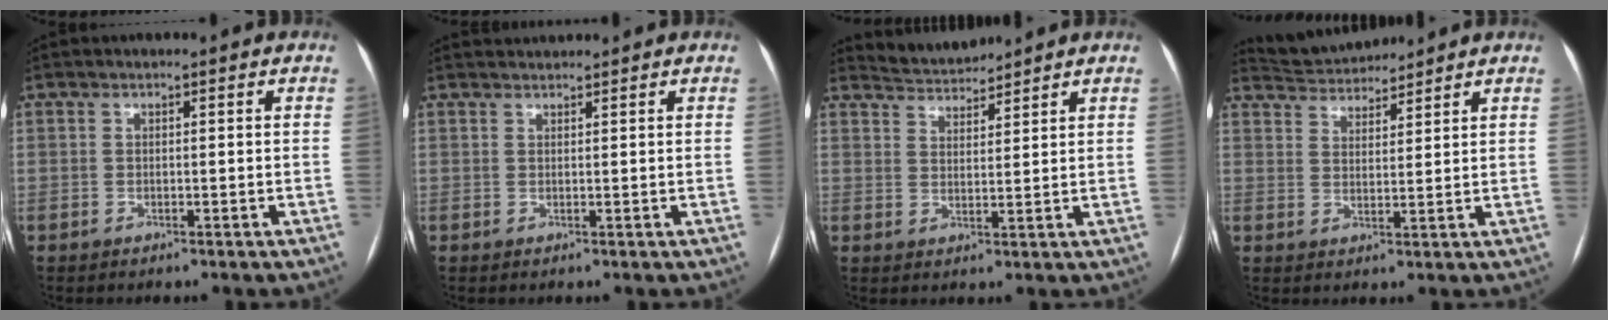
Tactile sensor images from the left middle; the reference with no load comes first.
{"total": 1.6, "force": [1.6, -0.1, -0.2], "torque": [-0.002, 0.018, 0.033]}
{"total": 4.1, "force": [4.1, 0.0, -0.5], "torque": [0.002, 0.011, 0.078]}
{"total": 6.3, "force": [6.3, 0.7, 0.5], "torque": [-0.016, 0.022, 0.109]}